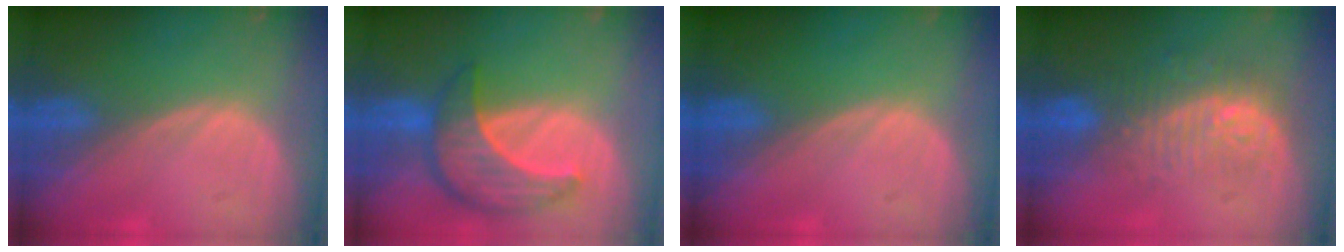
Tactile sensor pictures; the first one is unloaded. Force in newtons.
{"total": 8.6, "press": 7.8, "slide": 3.7}
{"total": 0.0}
{"total": 9.0, "press": 8.4, "slide": 3.2}